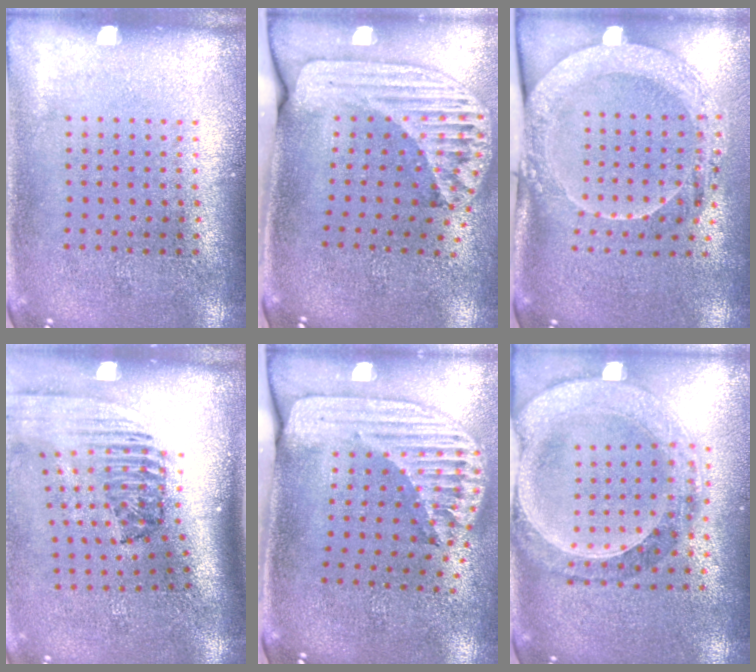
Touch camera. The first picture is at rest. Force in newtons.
{"total": 2.5, "press": 1.8, "slide": 1.7}
{"total": 2.0, "press": 2.0, "slide": 0.3}
{"total": 2.3, "press": 1.6, "slide": 1.7}
{"total": 2.5, "press": 1.8, "slide": 1.8}
{"total": 1.4, "press": 1.4, "slide": 0.3}